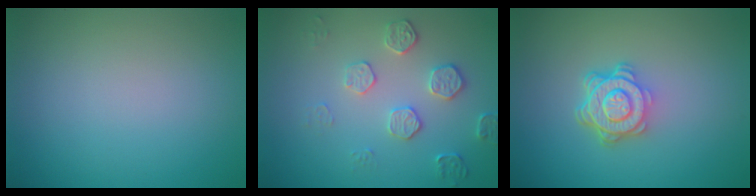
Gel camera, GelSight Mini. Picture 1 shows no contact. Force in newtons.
{"total": 2.2, "press": 1.8, "slide": 1.2}
{"total": 4.8, "press": 3.4, "slide": 3.4}